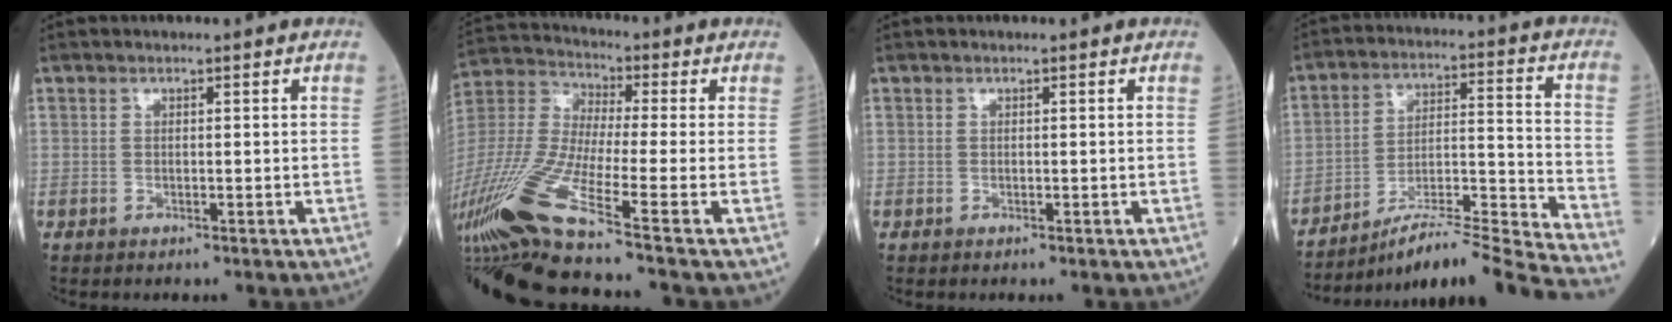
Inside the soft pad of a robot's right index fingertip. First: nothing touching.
{"total": 22.9, "force": [-13.5, 0.1, 18.5], "torque": [-0.434, -0.053, -0.261]}
{"total": 0.0}
{"total": 18.9, "force": [-17.3, -2.4, 7.2], "torque": [-0.101, 0.009, -0.272]}